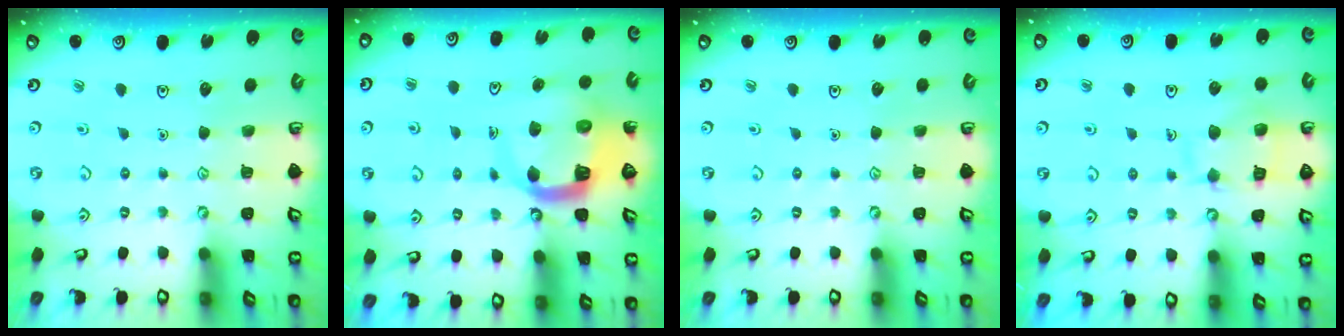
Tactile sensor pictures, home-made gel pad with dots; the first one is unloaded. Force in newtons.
{"total": 9.0, "press": 8.9, "slide": 1.2}
{"total": 0.0}
{"total": 10.3, "press": 10.3, "slide": 0.9}